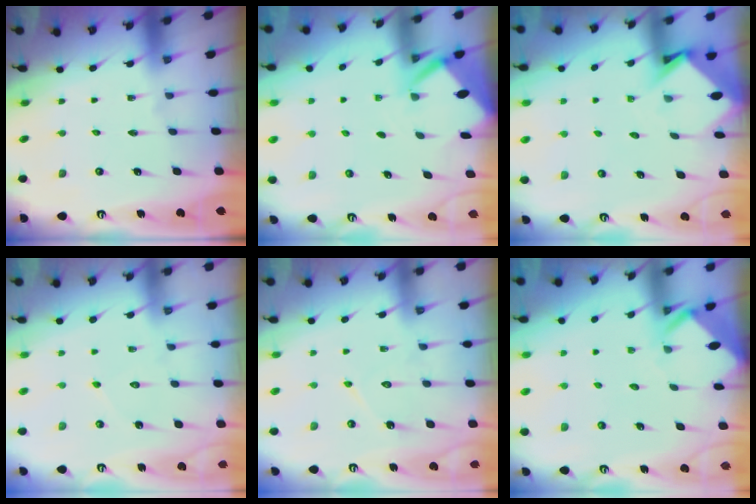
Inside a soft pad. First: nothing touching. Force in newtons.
{"total": 2.5, "press": 2.5, "slide": 0.3}
{"total": 3.6, "press": 3.5, "slide": 0.2}
{"total": 4.7, "press": 4.7, "slide": 0.5}
{"total": 7.3, "press": 7.2, "slide": 0.8}
{"total": 3.3, "press": 3.3, "slide": 0.2}